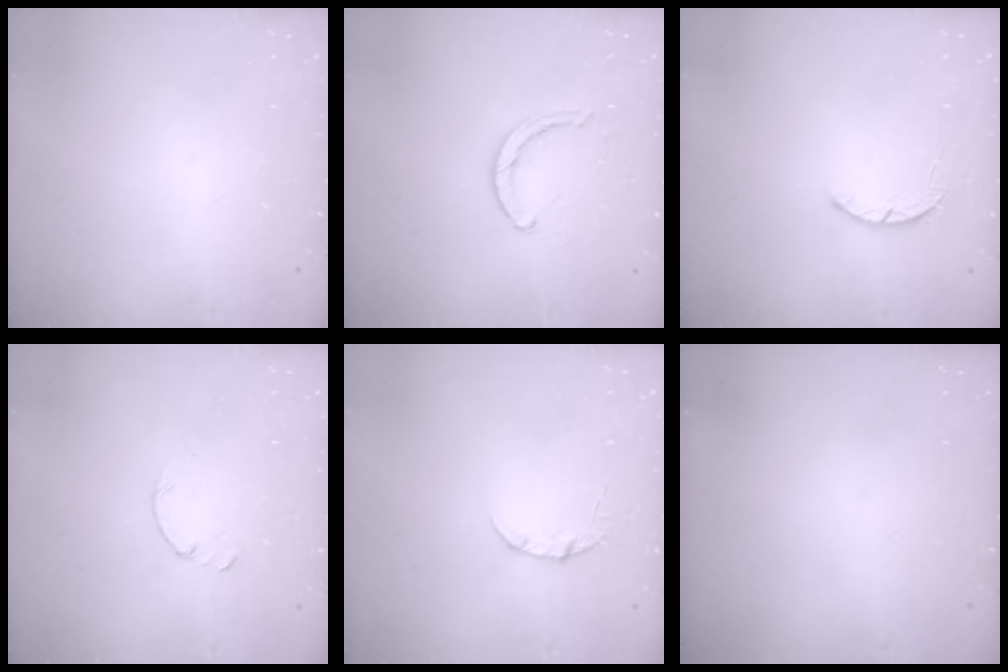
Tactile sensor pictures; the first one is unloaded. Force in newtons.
{"total": 2.6, "press": 2.5, "slide": 0.4}
{"total": 2.5, "press": 2.5, "slide": 0.5}
{"total": 0.0}
{"total": 3.4, "press": 3.4, "slide": 0.4}
{"total": 0.0}